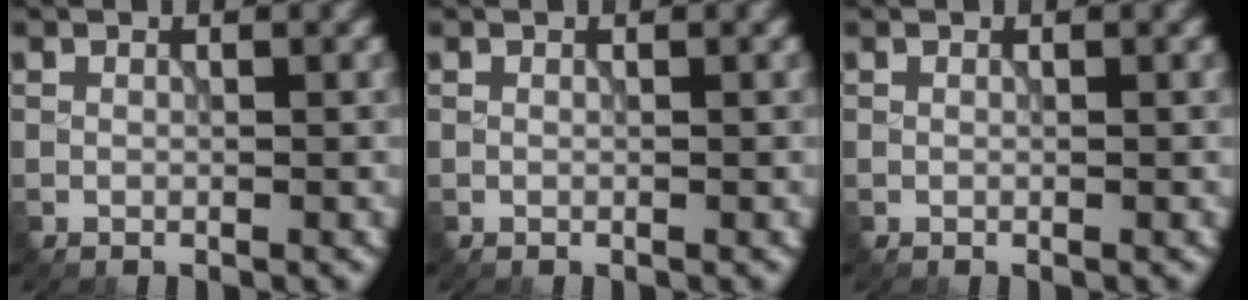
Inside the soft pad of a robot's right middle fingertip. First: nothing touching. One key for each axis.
{"total": 0.0}
{"total": 0.0}